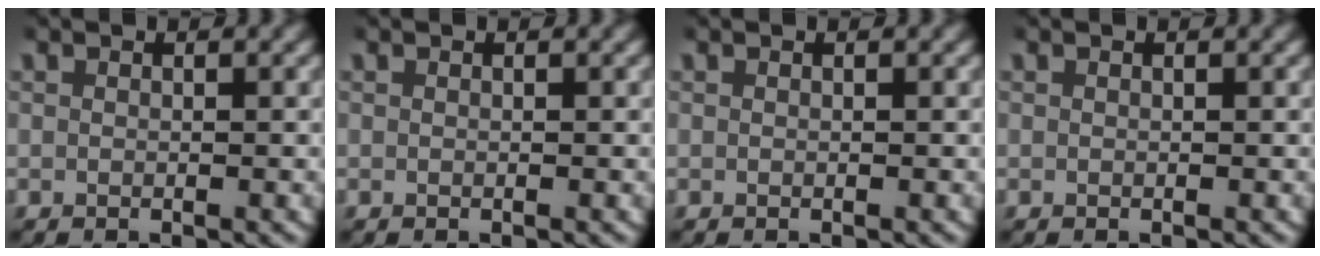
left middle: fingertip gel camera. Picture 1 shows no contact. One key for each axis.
{"total": 0.0}
{"total": 0.0}
{"total": 0.0}